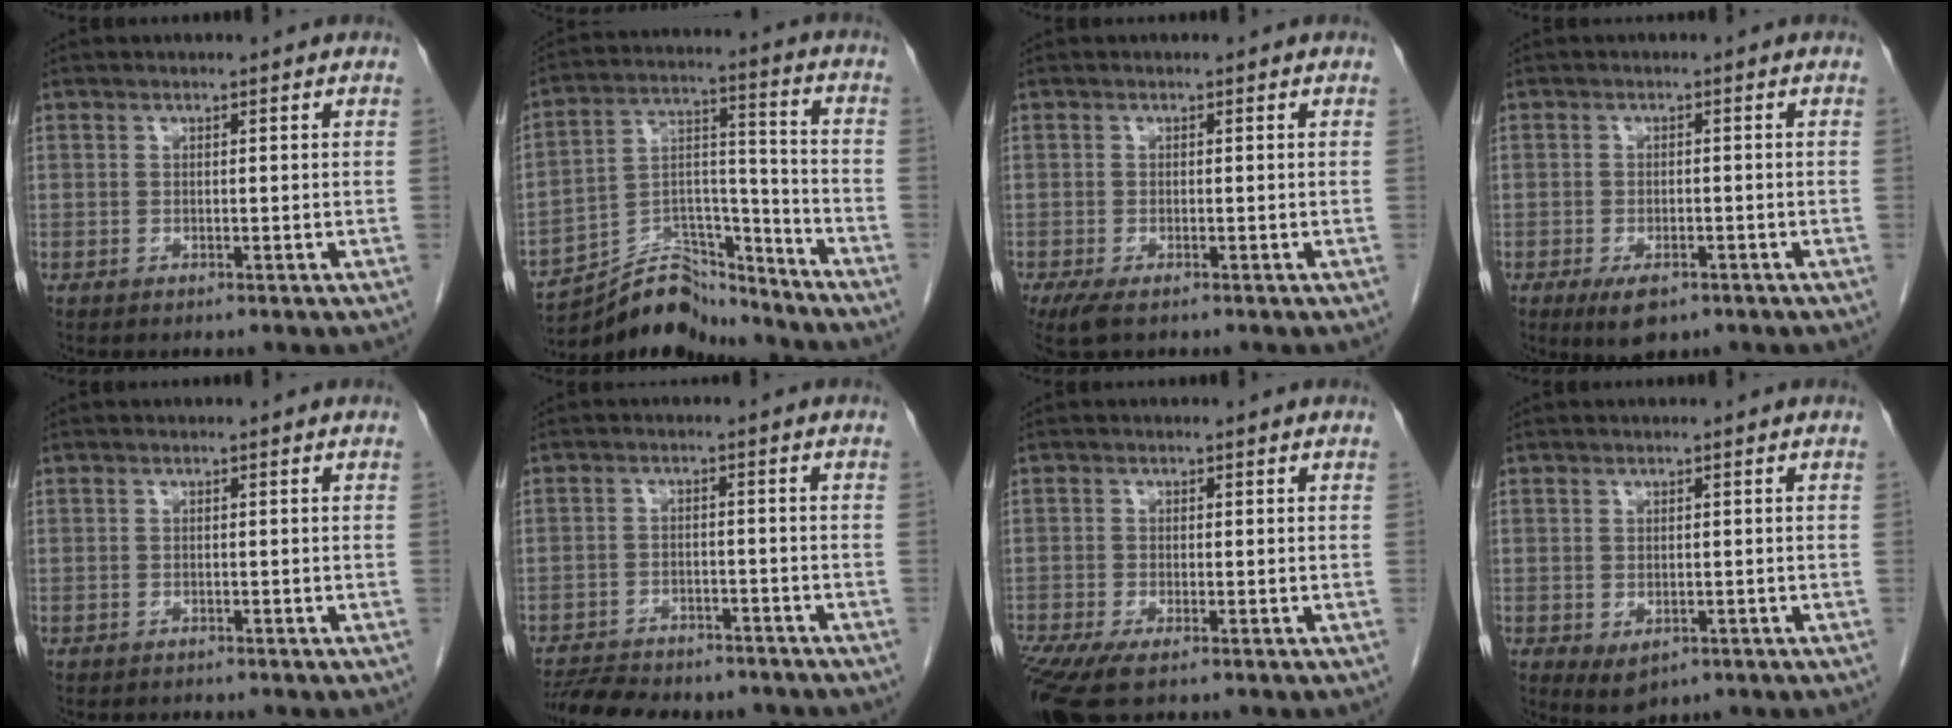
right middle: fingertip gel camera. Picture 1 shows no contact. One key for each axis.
{"total": 14.2, "fx": -13.8, "fy": 2.5, "fz": 2.6, "tx": -0.045, "ty": 0.038, "tz": -0.235}
{"total": 3.4, "fx": -2.2, "fy": 1.1, "fz": 2.4, "tx": -0.051, "ty": -0.012, "tz": -0.037}
{"total": 4.6, "fx": -2.7, "fy": 1.9, "fz": 3.2, "tx": -0.057, "ty": -0.006, "tz": -0.038}
{"total": 0.8, "fx": -0.8, "fy": 0.2, "fz": 0.0, "tx": -0.011, "ty": -0.003, "tz": -0.014}
{"total": 12.1, "fx": -10.8, "fy": 3.4, "fz": 4.2, "tx": -0.082, "ty": 0.002, "tz": -0.149}
{"total": 6.0, "fx": -4.0, "fy": 1.4, "fz": 4.2, "tx": -0.078, "ty": -0.018, "tz": -0.072}
{"total": 2.9, "fx": -1.0, "fy": 1.8, "fz": 2.0, "tx": -0.032, "ty": -0.006, "tz": 0.000}